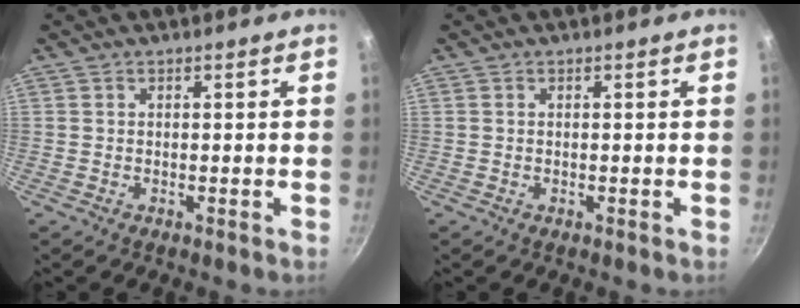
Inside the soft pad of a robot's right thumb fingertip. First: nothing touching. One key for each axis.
{"total": 0.0}